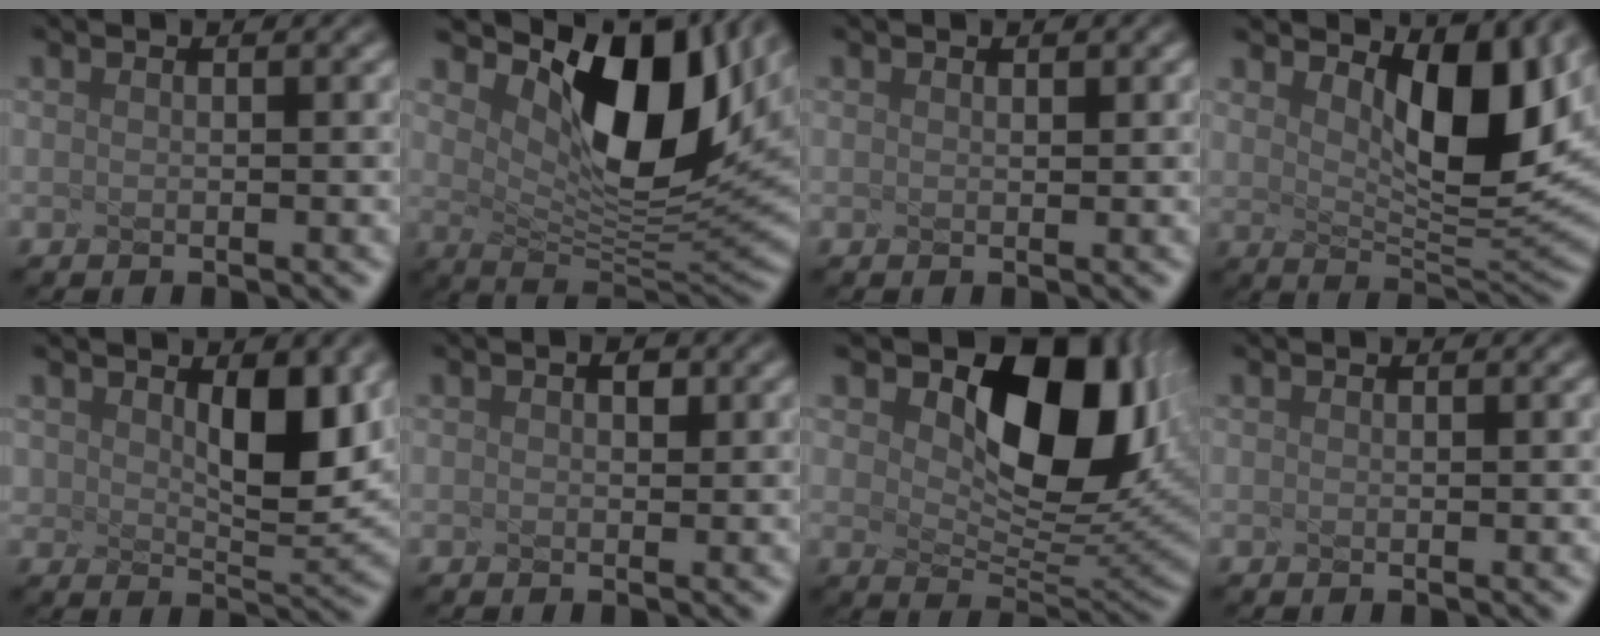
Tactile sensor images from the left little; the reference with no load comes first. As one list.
[{"total": 8.9, "force": [3.0, 4.0, 7.4], "torque": [-0.144, -0.025, 0.102]}, {"total": 0.0}, {"total": 6.5, "force": [2.6, 2.0, 5.6], "torque": [-0.115, -0.025, 0.084]}, {"total": 2.8, "force": [0.9, 0.8, 2.5], "torque": [-0.072, -0.017, 0.056]}, {"total": 1.4, "force": [-0.8, -0.9, -0.7], "torque": [-0.016, -0.011, 0.027]}, {"total": 7.1, "force": [1.9, 4.1, 5.4], "torque": [-0.113, -0.021, 0.070]}, {"total": 0.0}]